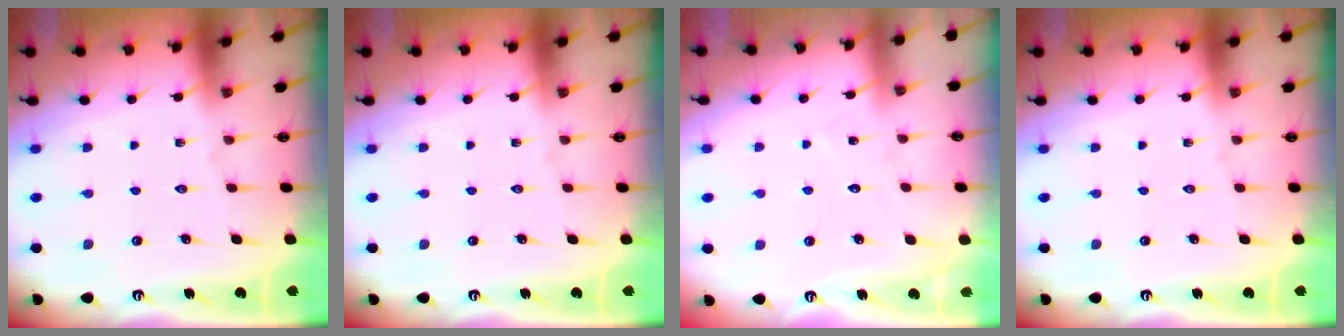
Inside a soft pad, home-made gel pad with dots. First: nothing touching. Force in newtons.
{"total": 0.0}
{"total": 4.8, "press": 4.7, "slide": 0.5}
{"total": 0.0}